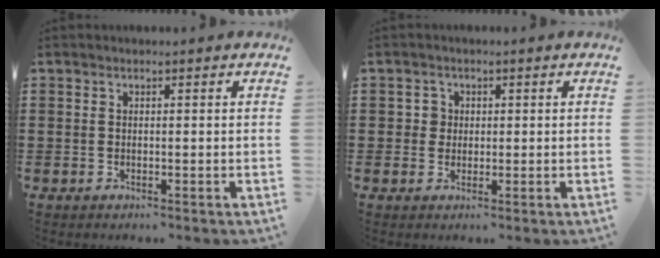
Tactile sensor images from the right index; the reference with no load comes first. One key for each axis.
{"total": 2.0, "fx": 0.2, "fy": 1.9, "fz": 0.6, "tx": -0.020, "ty": 0.009, "tz": 0.003}